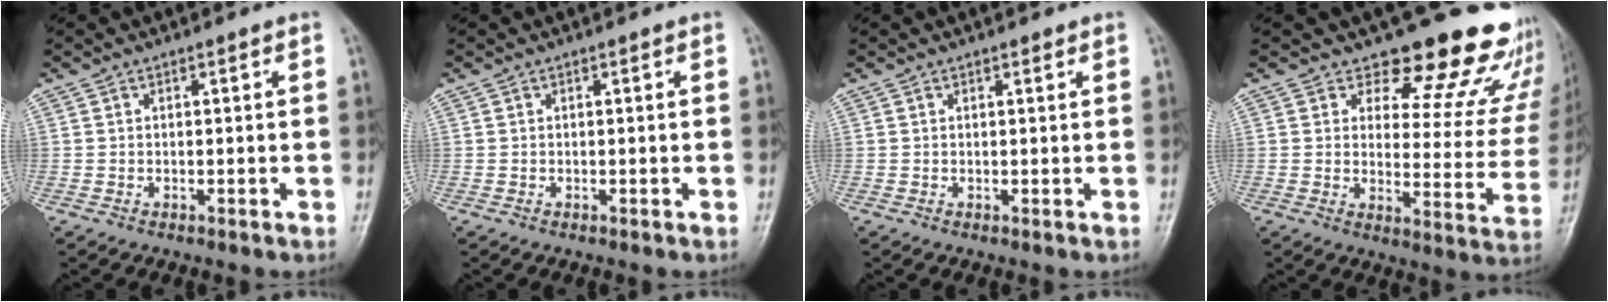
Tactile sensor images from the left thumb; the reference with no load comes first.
{"total": 0.0}
{"total": 0.8, "force": [0.6, 0.3, 0.5], "torque": [-0.008, -0.003, 0.008]}
{"total": 17.2, "force": [14.7, 6.6, 6.1], "torque": [-0.012, -0.123, 0.162]}